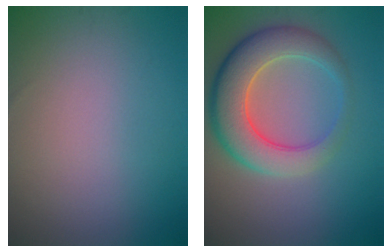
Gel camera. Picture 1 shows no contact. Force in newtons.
{"total": 7.1, "press": 7.1, "slide": 0.5}